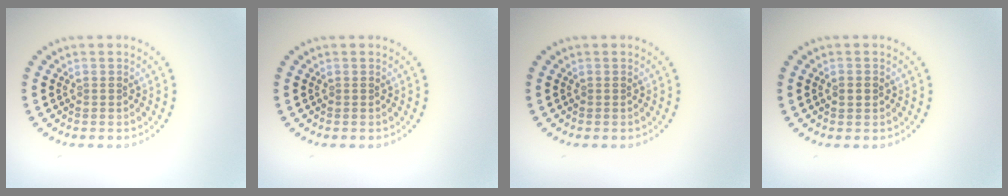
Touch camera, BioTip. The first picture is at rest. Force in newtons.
{"total": 0.0}
{"total": 0.0}
{"total": 1.1, "press": 1.1, "slide": 0.2}